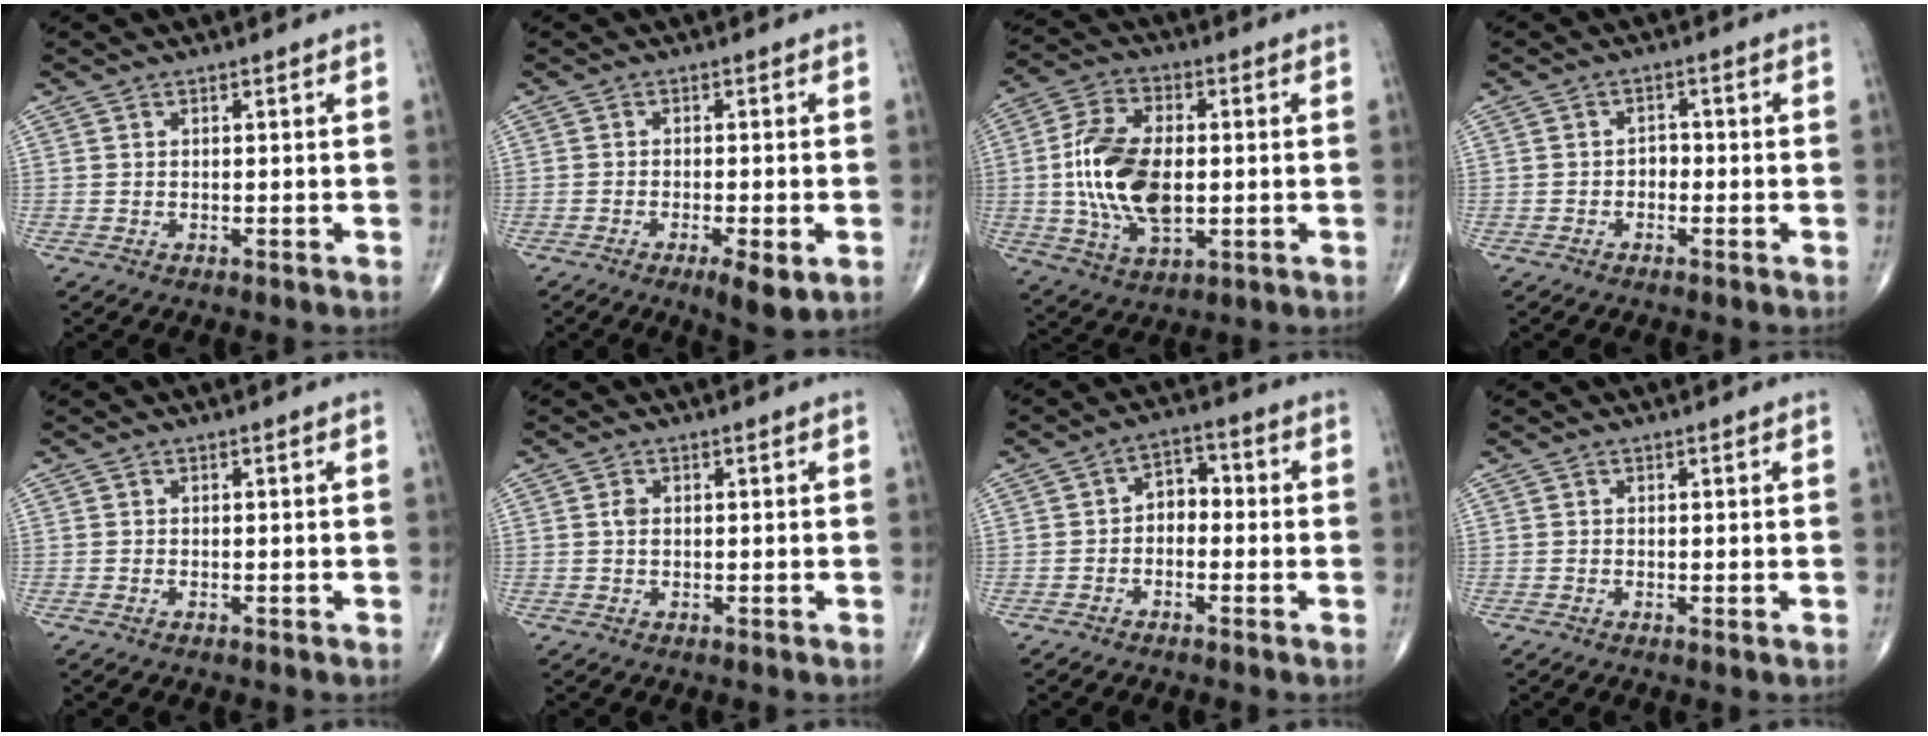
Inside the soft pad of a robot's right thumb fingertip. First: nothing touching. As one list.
[{"total": 5.5, "force": [-2.2, 1.4, 4.9], "torque": [-0.078, -0.009, -0.033]}, {"total": 16.0, "force": [-0.4, 9.0, 13.3], "torque": [-0.254, 0.005, -0.005]}, {"total": 2.0, "force": [-0.8, 1.5, 1.1], "torque": [-0.004, 0.009, -0.020]}, {"total": 0.0}, {"total": 1.3, "force": [0.1, 0.9, 0.9], "torque": [-0.015, 0.002, 0.000]}, {"total": 4.7, "force": [-0.8, 3.3, 3.2], "torque": [-0.030, 0.027, -0.029]}, {"total": 0.5, "force": [-0.1, 0.1, 0.5], "torque": [-0.013, -0.002, -0.003]}]